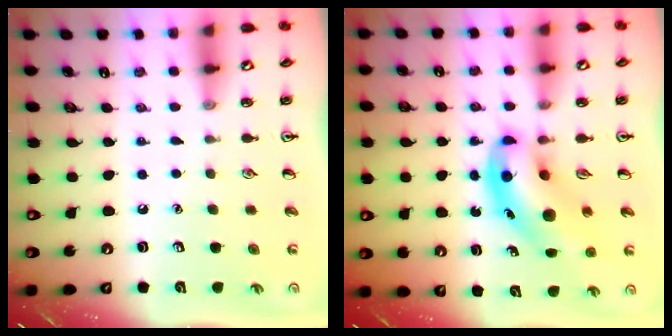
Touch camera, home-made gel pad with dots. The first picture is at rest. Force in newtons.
{"total": 9.5, "press": 9.2, "slide": 2.4}